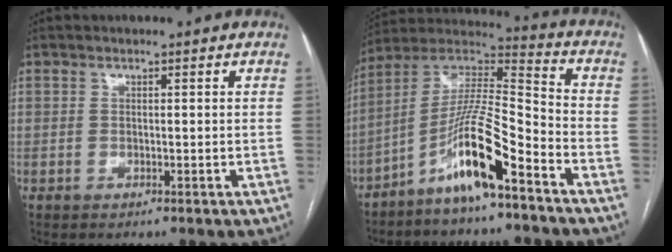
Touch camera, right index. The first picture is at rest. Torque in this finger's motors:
{"motor_torque": [1.37, -0.44, 0.64, 0.21]}